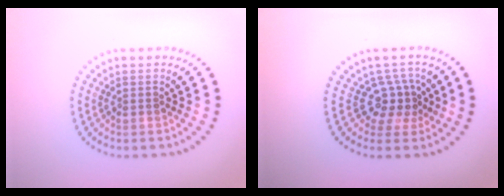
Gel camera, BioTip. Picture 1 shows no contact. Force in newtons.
{"total": 2.9, "press": 2.2, "slide": 1.9}